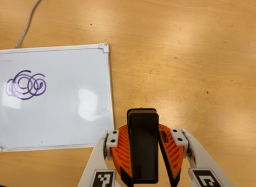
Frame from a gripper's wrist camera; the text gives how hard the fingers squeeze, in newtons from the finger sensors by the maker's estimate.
{"total": 7.6, "left": 5.8, "right": 9.4}